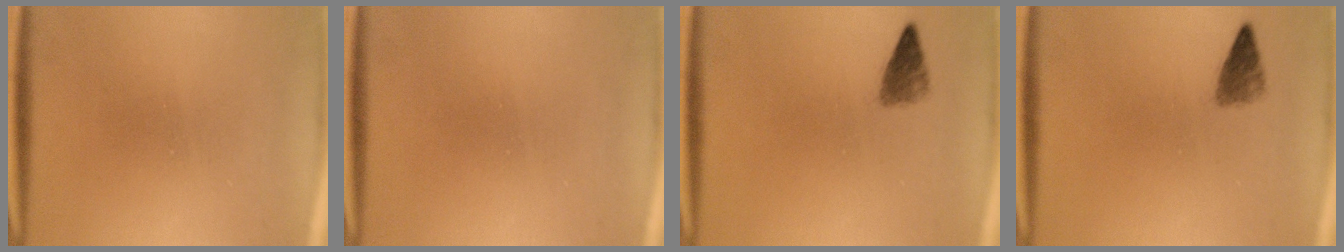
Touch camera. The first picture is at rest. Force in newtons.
{"total": 1.9}
{"total": 2.2}
{"total": 2.2}